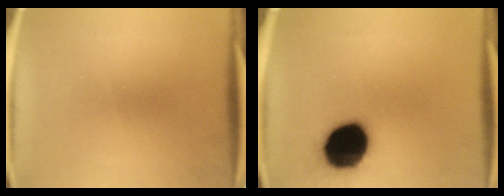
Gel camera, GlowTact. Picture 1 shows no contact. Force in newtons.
{"total": 19.3}